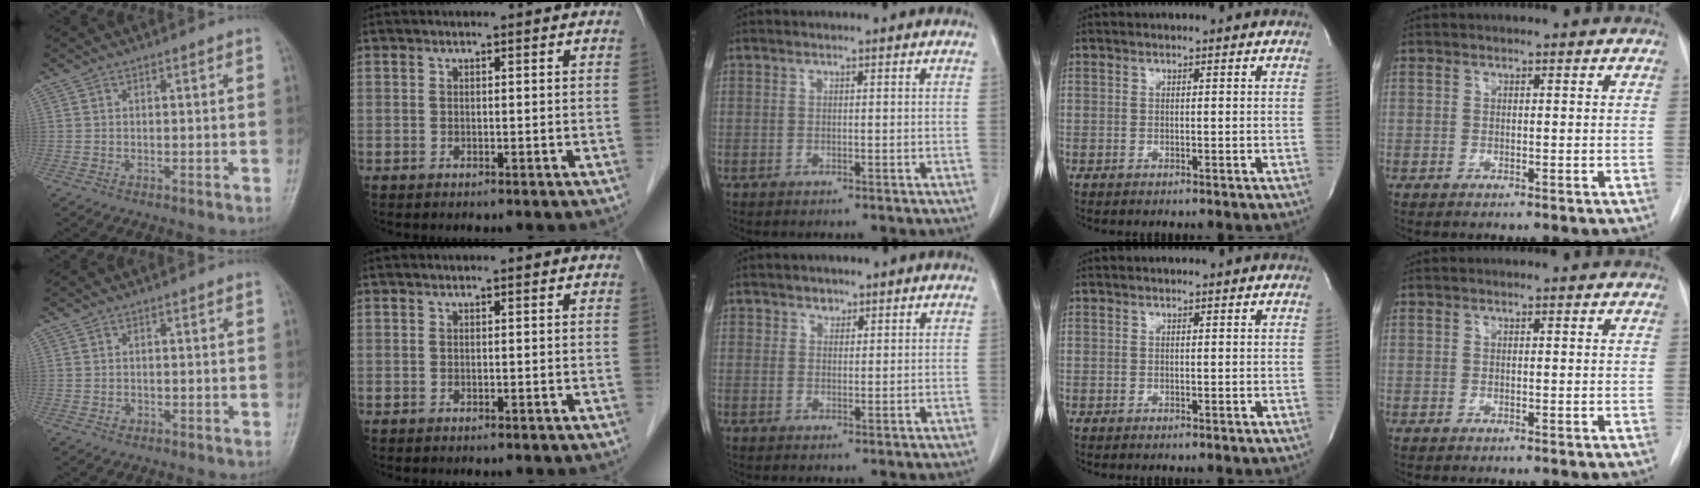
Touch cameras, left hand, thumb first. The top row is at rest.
{"thumb": {"total": 0.9, "force": [-0.3, 0.8, 0.3], "torque": [-0.002, 0.002, -0.004]}, "index": {"total": 0.7, "force": [-0.7, -0.1, -0.1], "torque": [0.003, -0.007, -0.013]}, "middle": {"total": 1.5, "force": [1.0, 1.1, 0.2], "torque": [0.001, -0.003, 0.015]}}